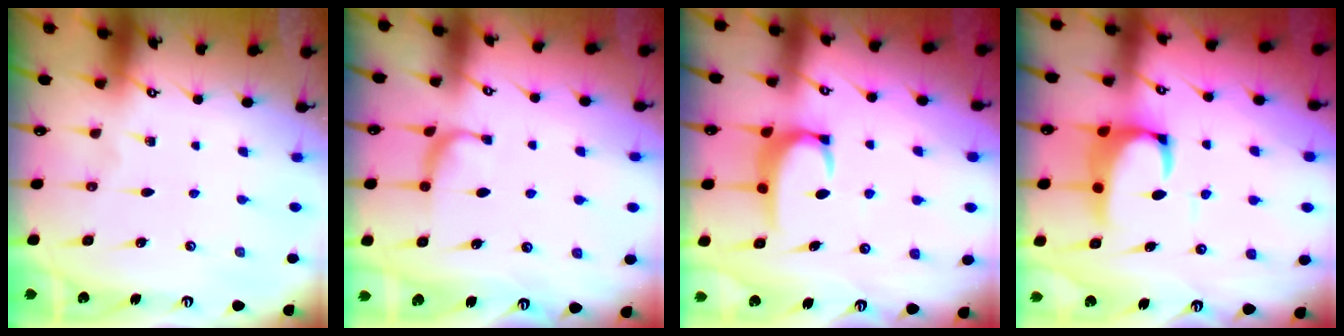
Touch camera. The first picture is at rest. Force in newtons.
{"total": 1.7, "press": 1.6, "slide": 0.7}
{"total": 3.4, "press": 3.4, "slide": 0.4}
{"total": 3.0, "press": 2.8, "slide": 1.1}